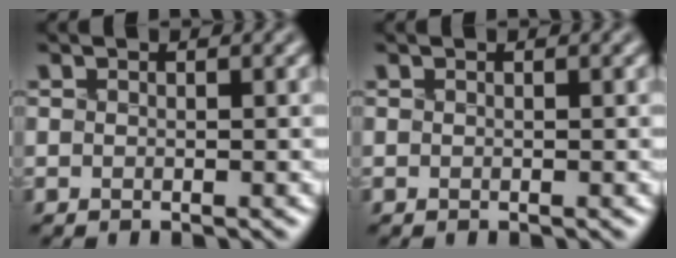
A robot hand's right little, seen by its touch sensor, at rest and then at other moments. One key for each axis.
{"total": 0.0}